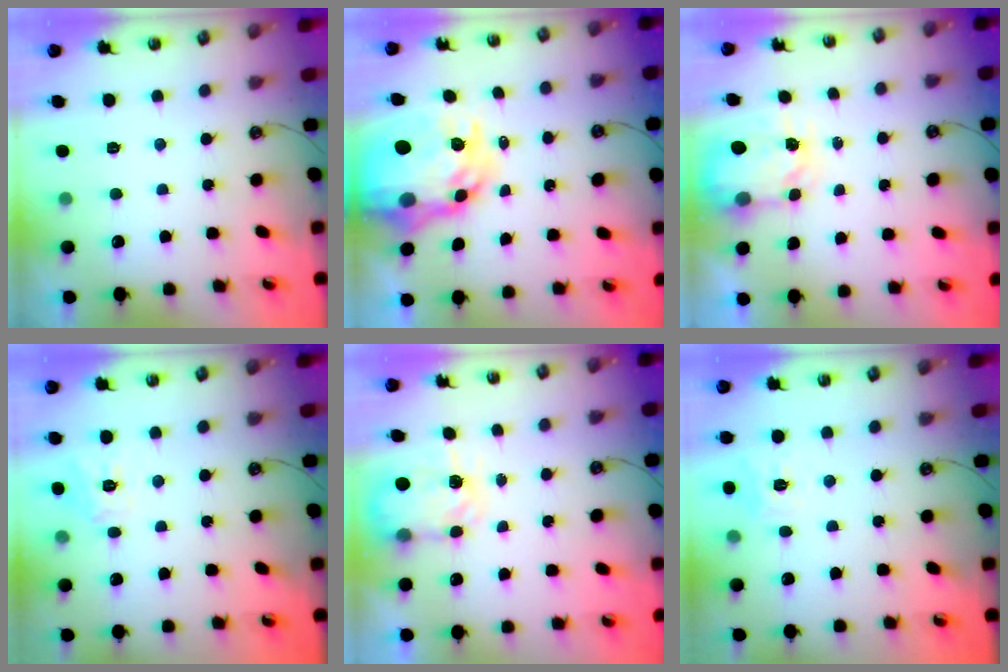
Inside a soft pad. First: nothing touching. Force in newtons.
{"total": 14.4, "press": 14.3, "slide": 1.2}
{"total": 4.0, "press": 3.9, "slide": 0.5}
{"total": 9.1, "press": 9.1, "slide": 0.8}
{"total": 5.1, "press": 5.1, "slide": 0.4}
{"total": 7.6, "press": 7.6, "slide": 0.4}